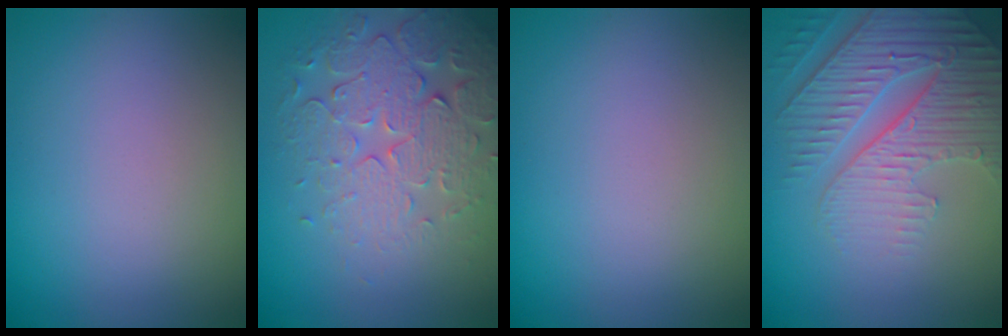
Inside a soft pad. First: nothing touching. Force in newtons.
{"total": 5.0, "press": 4.4, "slide": 2.3}
{"total": 0.0}
{"total": 5.7, "press": 4.9, "slide": 3.0}